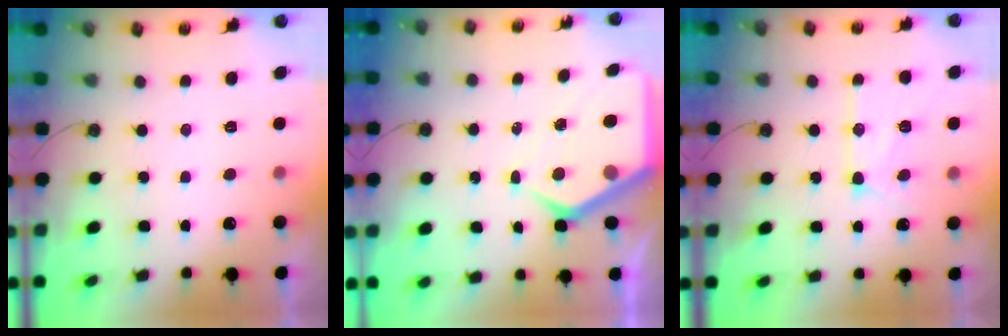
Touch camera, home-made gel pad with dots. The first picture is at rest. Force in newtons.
{"total": 9.7, "press": 9.7, "slide": 0.9}
{"total": 14.5, "press": 14.5, "slide": 1.2}